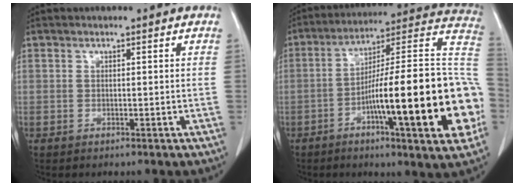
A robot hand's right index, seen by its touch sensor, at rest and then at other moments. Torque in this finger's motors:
{"motor_torque": [2.14, 0.00, 0.80, 0.21]}